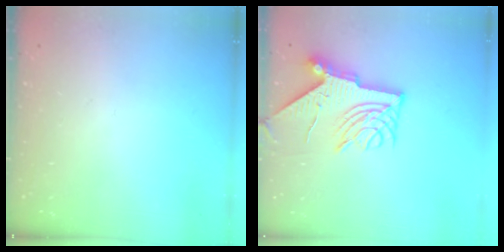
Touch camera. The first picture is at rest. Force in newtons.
{"total": 9.5, "press": 9.4, "slide": 0.9}